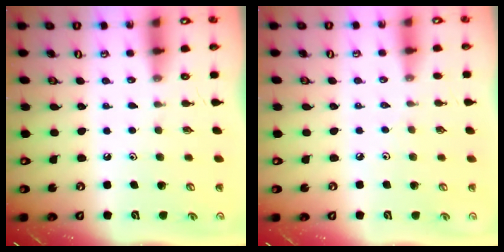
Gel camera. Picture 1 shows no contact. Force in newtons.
{"total": 2.7, "press": 2.6, "slide": 0.6}